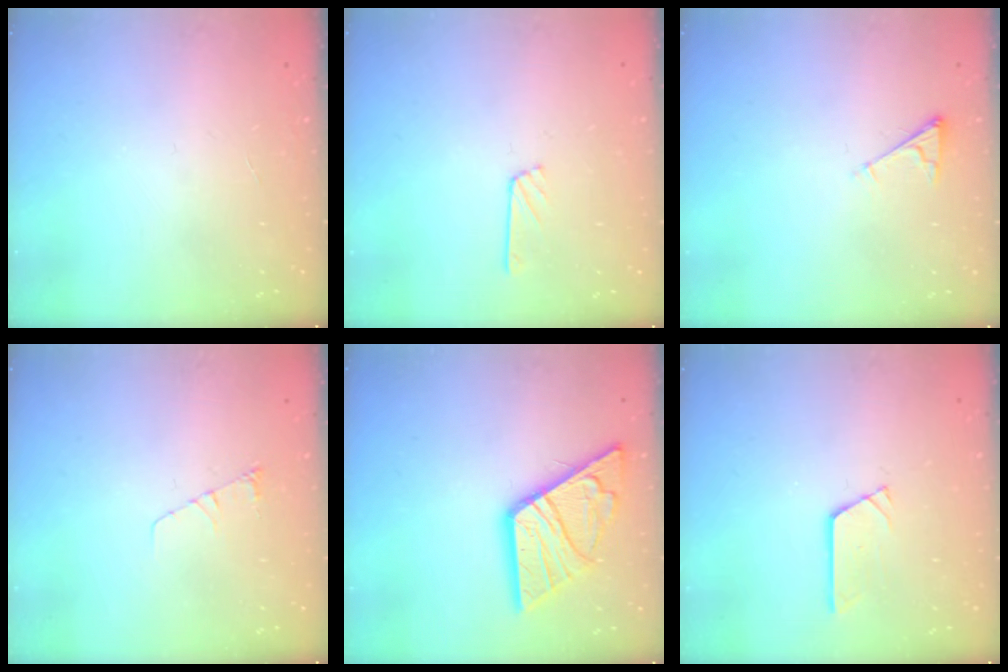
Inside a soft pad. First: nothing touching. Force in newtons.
{"total": 4.8, "press": 4.7, "slide": 0.5}
{"total": 2.8, "press": 2.7, "slide": 0.4}
{"total": 3.6, "press": 3.6, "slide": 0.4}
{"total": 13.3, "press": 13.3, "slide": 0.9}
{"total": 3.4, "press": 3.4, "slide": 0.4}